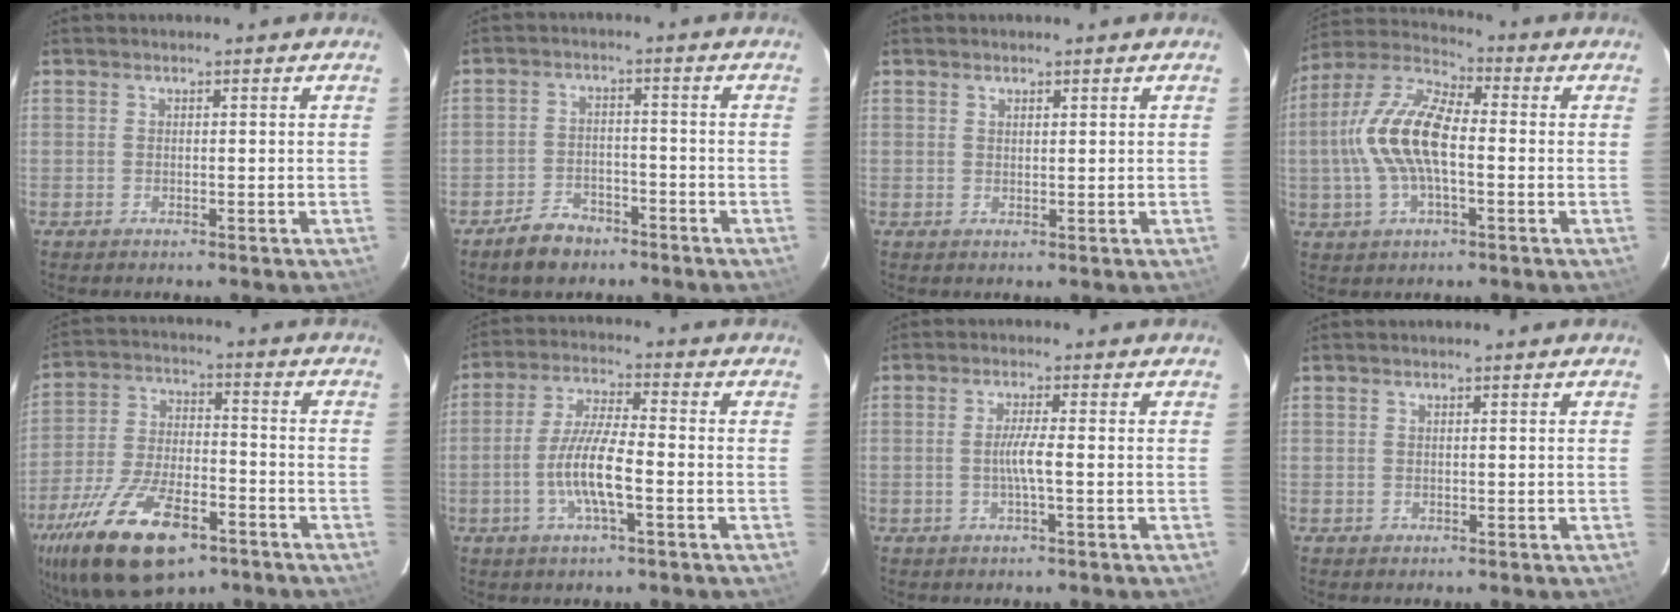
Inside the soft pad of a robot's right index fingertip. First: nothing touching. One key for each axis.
{"total": 6.6, "fx": -4.8, "fy": 3.8, "fz": 2.3, "tx": -0.064, "ty": 0.015, "tz": -0.072}
{"total": 1.0, "fx": 0.8, "fy": 0.5, "fz": 0.5, "tx": -0.007, "ty": 0.001, "tz": 0.013}
{"total": 14.4, "fx": -1.0, "fy": 6.0, "fz": 13.0, "tx": -0.271, "ty": 0.014, "tz": -0.027}
{"total": 21.6, "fx": -12.6, "fy": 9.7, "fz": 14.7, "tx": -0.308, "ty": -0.036, "tz": -0.211}
{"total": 9.1, "fx": -2.8, "fy": 1.6, "fz": 8.6, "tx": -0.172, "ty": -0.002, "tz": -0.055}
{"total": 3.3, "fx": -0.7, "fy": -0.4, "fz": 3.2, "tx": -0.061, "ty": -0.002, "tz": -0.015}
{"total": 0.5, "fx": 0.2, "fy": 0.5, "fz": 0.0, "tx": 0.003, "ty": 0.003, "tz": 0.003}